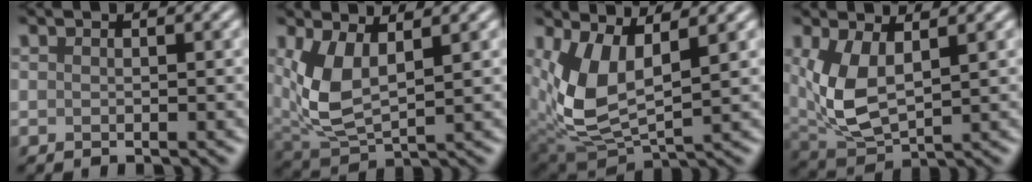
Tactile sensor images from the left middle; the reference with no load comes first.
{"total": 5.6, "force": [1.5, 2.7, 4.7], "torque": [-0.116, -0.009, 0.036]}
{"total": 6.7, "force": [1.5, 3.4, 5.6], "torque": [-0.133, -0.014, 0.035]}
{"total": 5.7, "force": [1.2, 2.9, 4.8], "torque": [-0.120, -0.009, 0.031]}